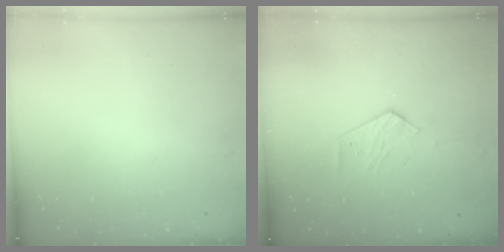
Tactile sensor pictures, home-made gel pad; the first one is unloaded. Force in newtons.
{"total": 4.0, "press": 4.0, "slide": 0.4}